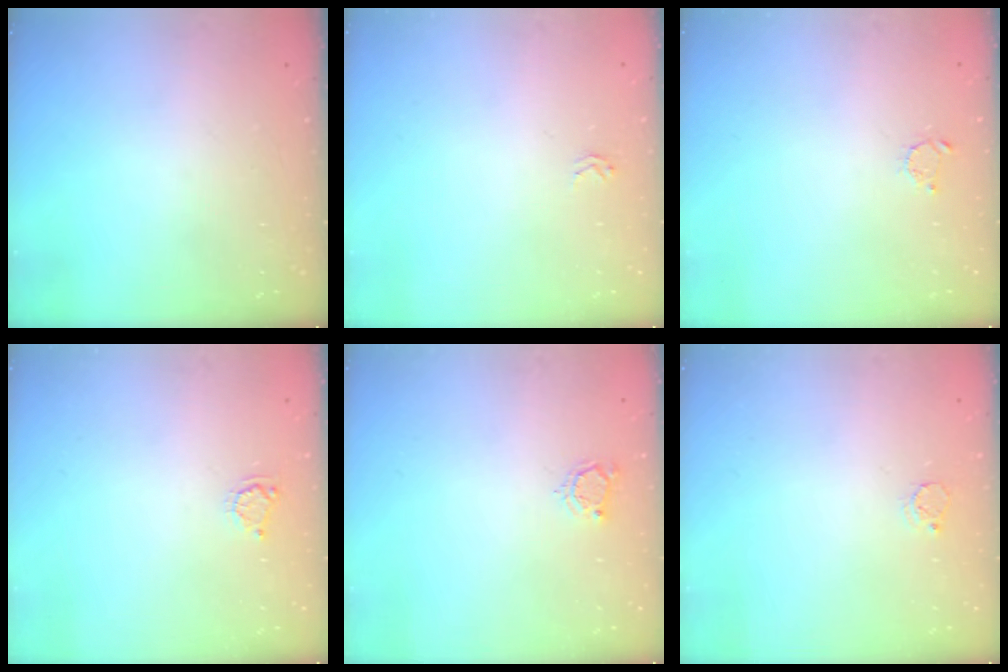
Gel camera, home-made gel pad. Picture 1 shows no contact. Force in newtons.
{"total": 1.6, "press": 1.6, "slide": 0.2}
{"total": 2.2, "press": 2.2, "slide": 0.3}
{"total": 4.4, "press": 4.4, "slide": 0.5}
{"total": 3.6, "press": 3.6, "slide": 0.5}
{"total": 3.4, "press": 3.3, "slide": 0.3}